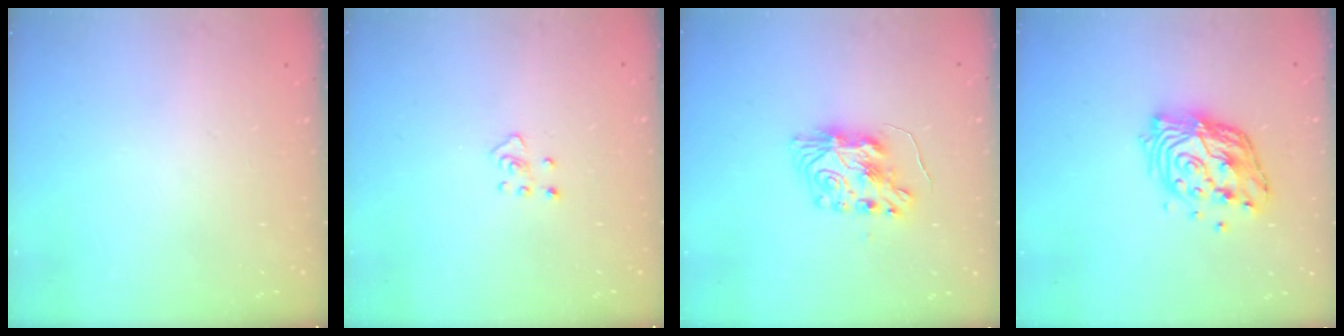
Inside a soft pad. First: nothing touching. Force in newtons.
{"total": 3.4, "press": 3.3, "slide": 0.6}
{"total": 9.0, "press": 9.0, "slide": 0.5}
{"total": 14.3, "press": 14.2, "slide": 1.2}